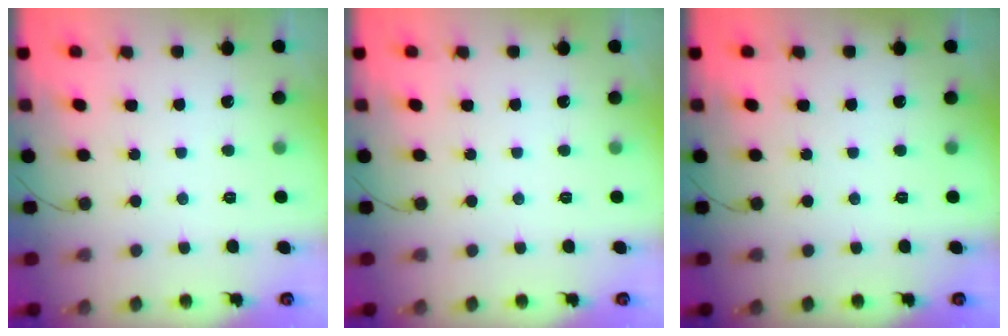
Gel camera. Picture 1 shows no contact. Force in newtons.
{"total": 0.0}
{"total": 0.0}